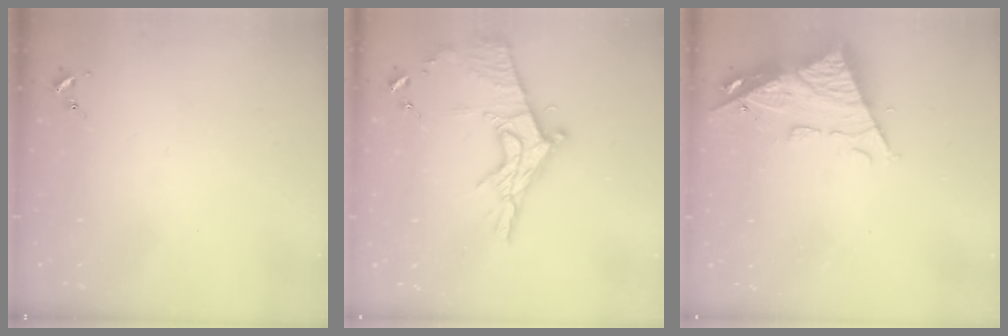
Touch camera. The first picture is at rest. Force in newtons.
{"total": 16.9, "press": 16.8, "slide": 1.4}
{"total": 13.0, "press": 12.9, "slide": 1.4}